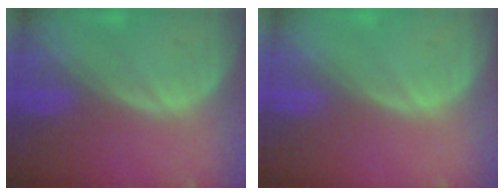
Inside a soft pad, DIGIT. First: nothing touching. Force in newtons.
{"total": 0.0}